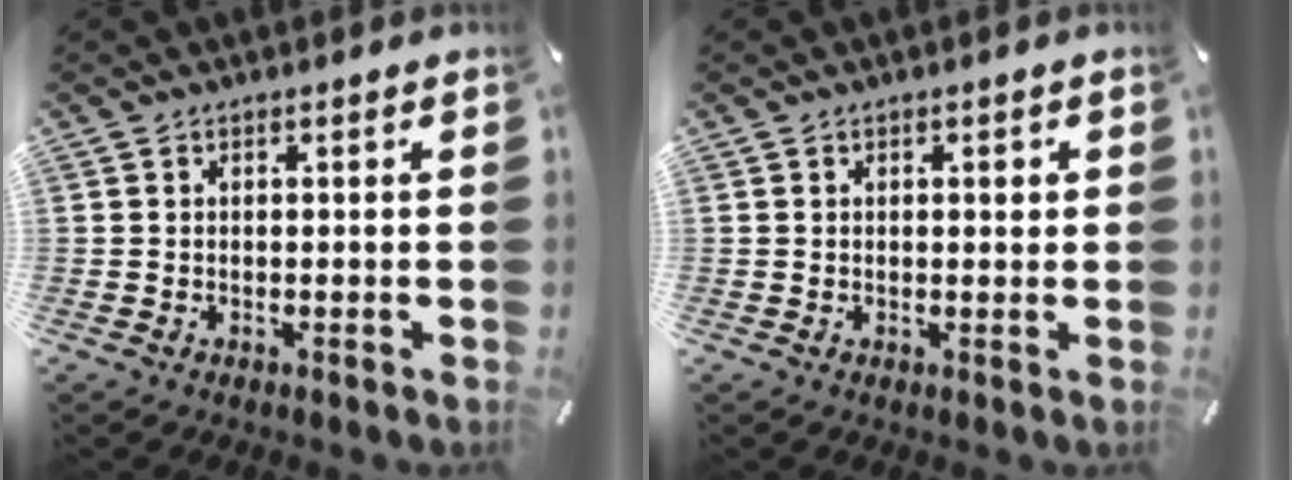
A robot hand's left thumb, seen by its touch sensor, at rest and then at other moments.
{"total": 1.3, "force": [0.3, 0.6, 1.0], "torque": [-0.012, 0.002, 0.003]}